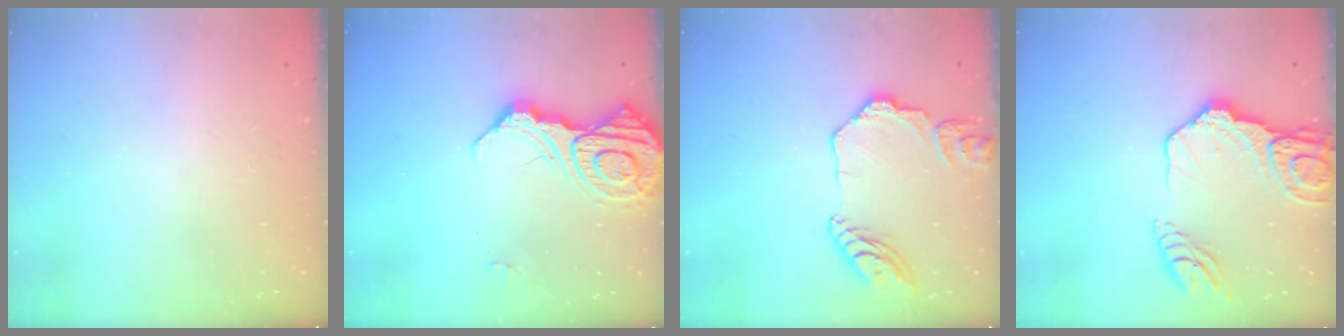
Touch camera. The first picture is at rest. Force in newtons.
{"total": 17.9, "press": 17.9, "slide": 1.4}
{"total": 13.4, "press": 13.4, "slide": 1.3}
{"total": 17.1, "press": 17.0, "slide": 2.2}